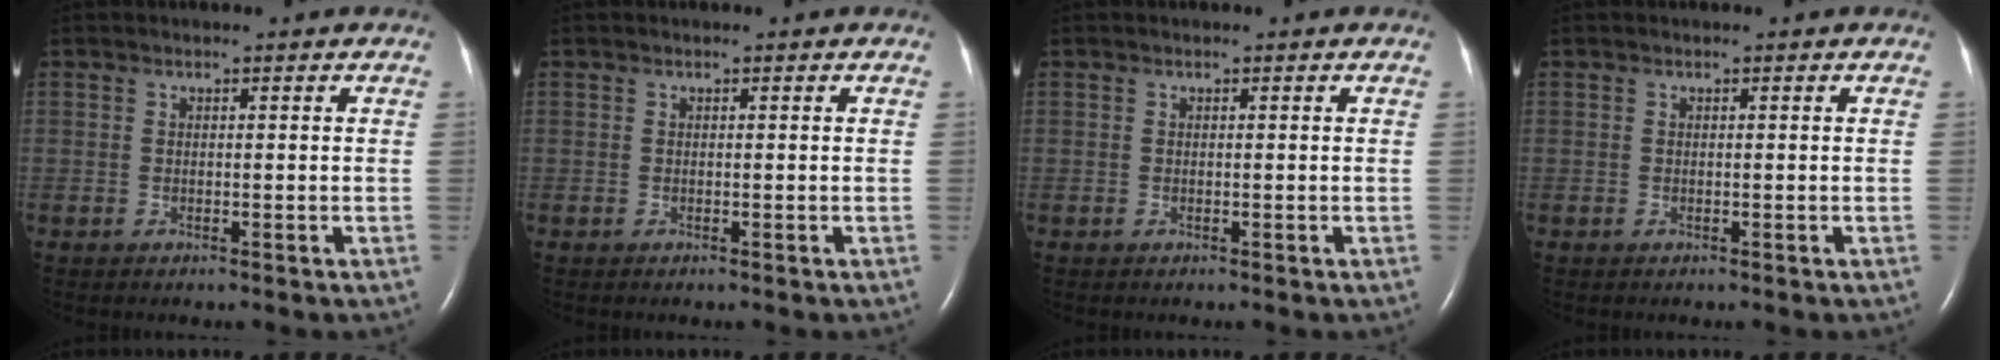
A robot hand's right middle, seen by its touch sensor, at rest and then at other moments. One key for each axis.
{"total": 0.0}
{"total": 0.0}
{"total": 0.0}